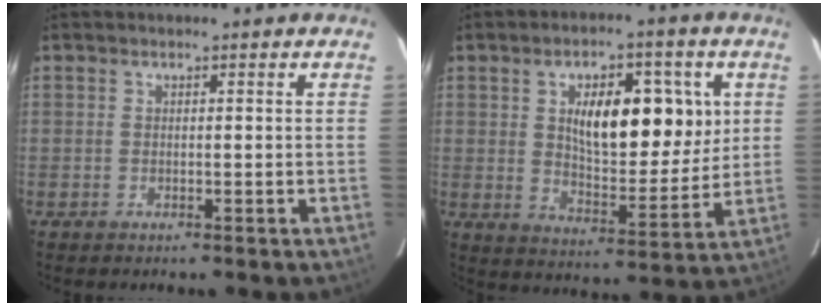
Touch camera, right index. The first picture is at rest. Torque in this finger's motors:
{"motor_torque": [1.10, 0.72, 0.67, 0.11]}